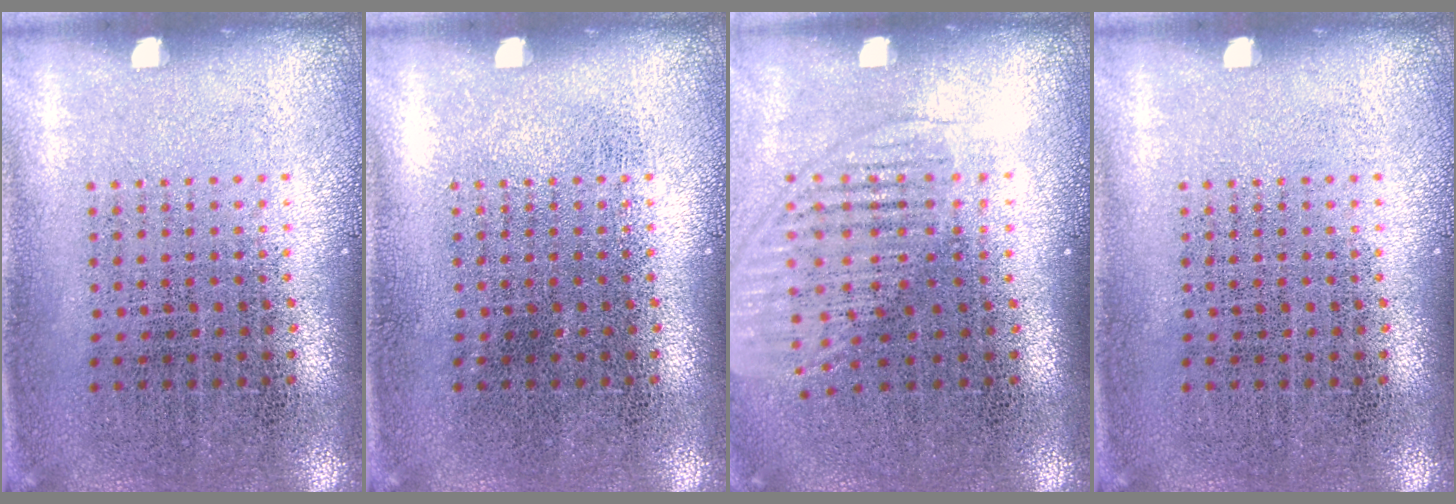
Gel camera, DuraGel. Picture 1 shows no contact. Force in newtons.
{"total": 0.0}
{"total": 1.5, "press": 1.3, "slide": 0.8}
{"total": 0.0}